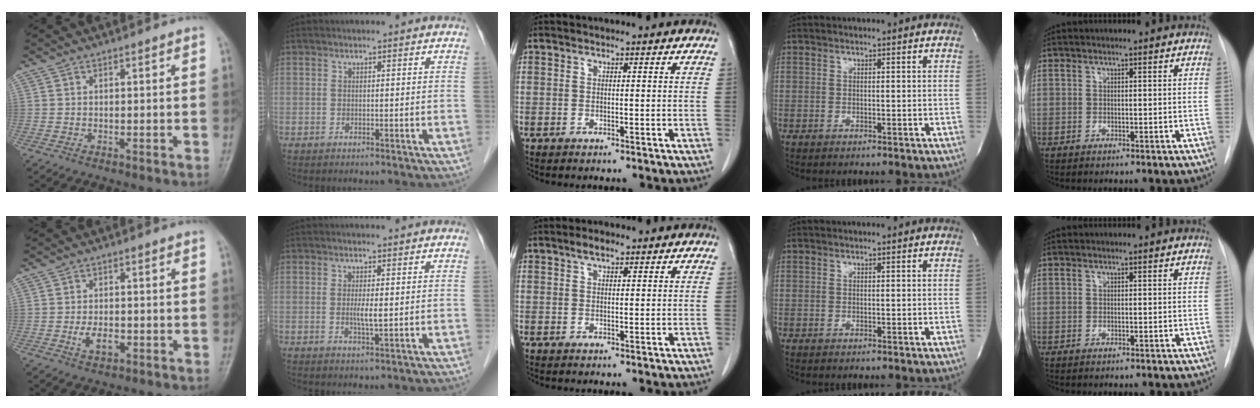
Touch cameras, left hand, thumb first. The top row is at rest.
{"thumb": {"total": 3.7, "force": [-1.2, 2.2, 2.8], "torque": [-0.046, 0.004, -0.017]}, "index": {"total": 2.1, "force": [-0.1, 0.1, 2.1], "torque": [-0.044, -0.007, -0.002]}, "middle": {"total": 2.0, "force": [1.3, 0.8, 1.3], "torque": [-0.029, 0.007, 0.023]}}